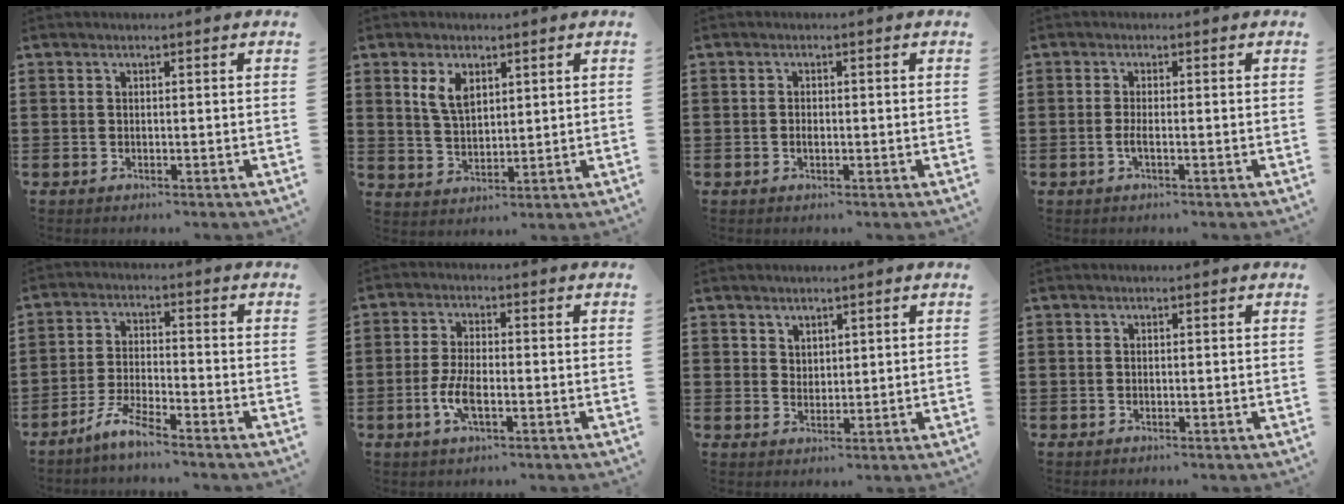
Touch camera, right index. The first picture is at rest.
{"total": 4.8, "force": [2.3, 2.5, 3.4], "torque": [-0.075, 0.006, 0.042]}
{"total": 0.9, "force": [-0.3, 0.5, 0.7], "torque": [-0.015, 0.000, -0.005]}
{"total": 1.7, "force": [-0.7, 0.1, 1.6], "torque": [-0.035, -0.005, -0.014]}
{"total": 4.9, "force": [-4.4, 0.2, 2.2], "torque": [-0.060, -0.004, -0.088]}
{"total": 5.0, "force": [-1.7, 1.8, 4.3], "torque": [-0.101, -0.004, -0.038]}
{"total": 2.5, "force": [2.0, 1.5, 0.0], "torque": [-0.005, 0.005, 0.040]}
{"total": 0.0}